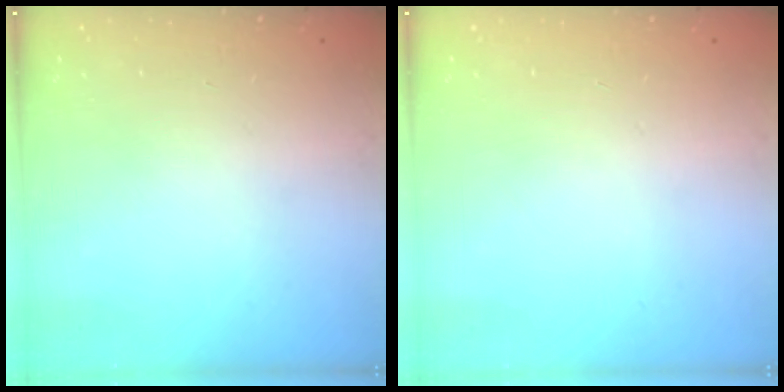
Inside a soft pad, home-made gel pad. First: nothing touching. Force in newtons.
{"total": 0.0}